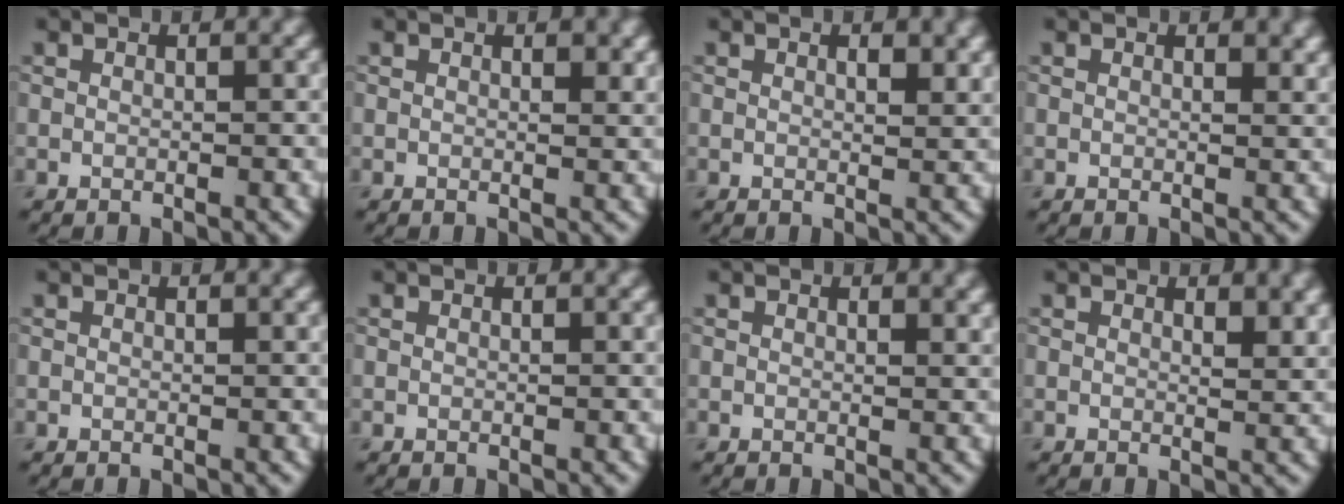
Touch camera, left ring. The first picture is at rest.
{"total": 1.2, "force": [0.7, 0.4, 0.9], "torque": [-0.009, -0.002, 0.012]}
{"total": 1.7, "force": [0.9, 0.6, 1.3], "torque": [-0.014, -0.003, 0.016]}
{"total": 1.1, "force": [0.7, 0.4, 0.8], "torque": [-0.006, -0.003, 0.012]}
{"total": 0.0}
{"total": 0.0}
{"total": 0.9, "force": [0.6, 0.3, 0.6], "torque": [-0.005, -0.001, 0.010]}
{"total": 1.8, "force": [1.1, 0.6, 1.2], "torque": [-0.014, -0.005, 0.020]}